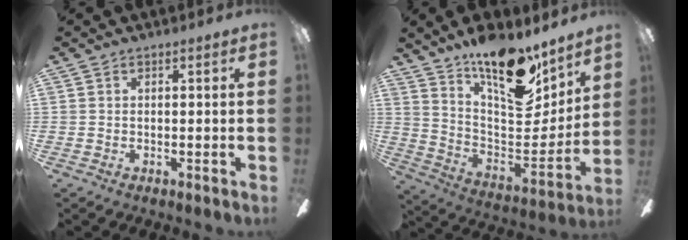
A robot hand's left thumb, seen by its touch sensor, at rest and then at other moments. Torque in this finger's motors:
{"motor_torque": [2.14, 1.26, 1.57, -1.20, 0.44]}